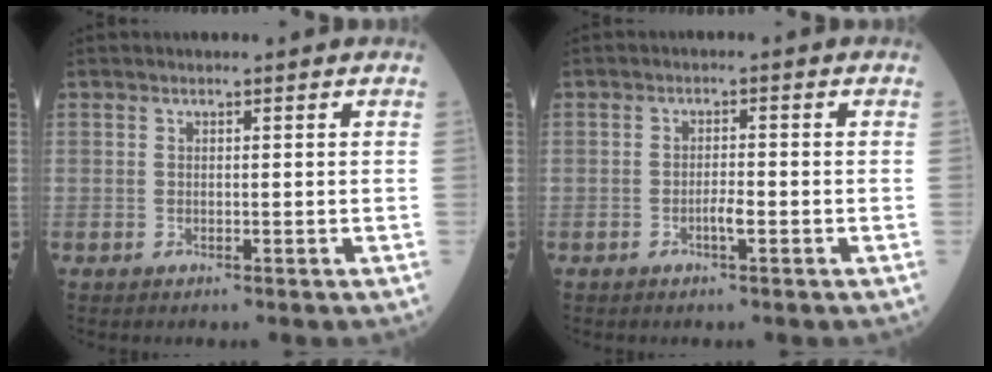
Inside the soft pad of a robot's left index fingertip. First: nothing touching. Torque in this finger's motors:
{"motor_torque": [0.45, 0.26, 0.05, 0.02]}